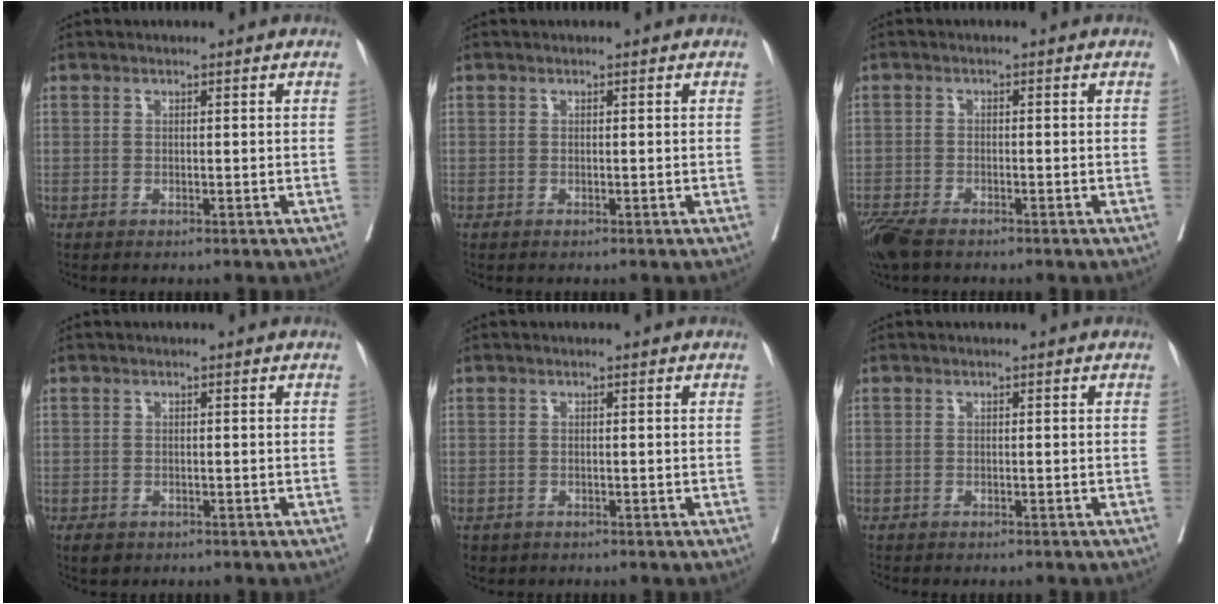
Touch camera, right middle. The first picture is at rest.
{"total": 0.0}
{"total": 5.7, "force": [-4.4, 1.9, 3.1], "torque": [-0.061, -0.013, -0.081]}
{"total": 2.1, "force": [-1.5, 1.3, 0.8], "torque": [-0.011, -0.001, -0.017]}
{"total": 1.8, "force": [-1.1, 1.4, 0.3], "torque": [-0.004, 0.001, -0.014]}
{"total": 1.5, "force": [-1.3, 0.3, 0.6], "torque": [-0.012, -0.003, -0.018]}